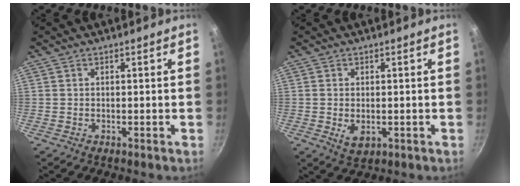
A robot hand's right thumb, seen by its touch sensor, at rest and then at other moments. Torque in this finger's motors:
{"motor_torque": [-0.32, 0.23, -0.10, 0.04, 0.01]}